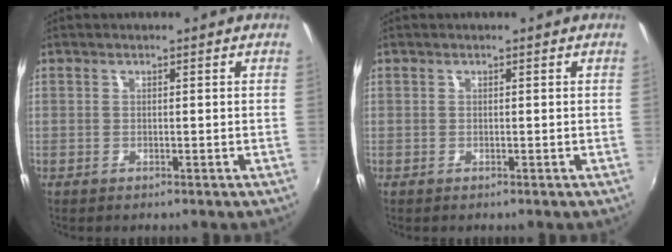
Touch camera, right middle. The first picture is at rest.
{"total": 0.0}